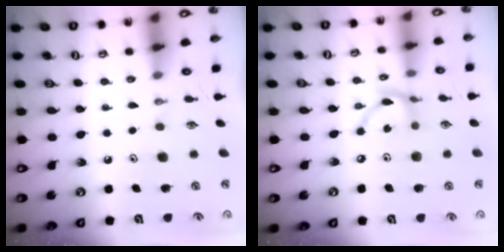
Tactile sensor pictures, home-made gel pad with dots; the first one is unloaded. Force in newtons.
{"total": 7.8, "press": 7.8, "slide": 0.1}